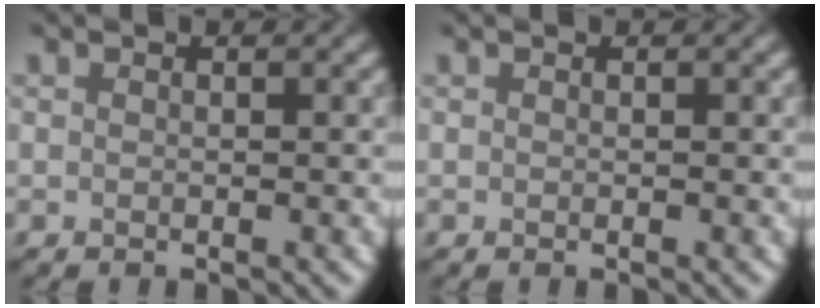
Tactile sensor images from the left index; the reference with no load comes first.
{"total": 0.0}